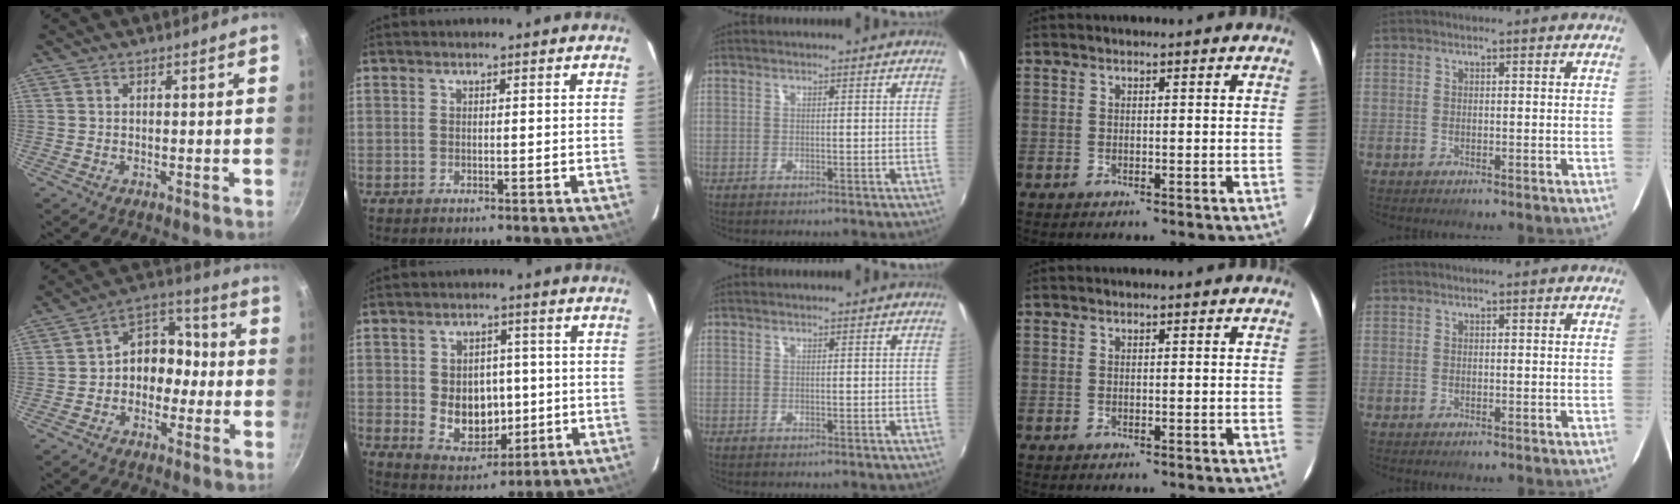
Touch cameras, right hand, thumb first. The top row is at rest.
{"thumb": {"total": 10.6, "force": [-1.3, 8.5, 6.2], "torque": [-0.029, 0.048, -0.039]}, "index": {"total": 11.9, "force": [-1.7, 8.5, 8.0], "torque": [-0.161, 0.003, -0.006]}}